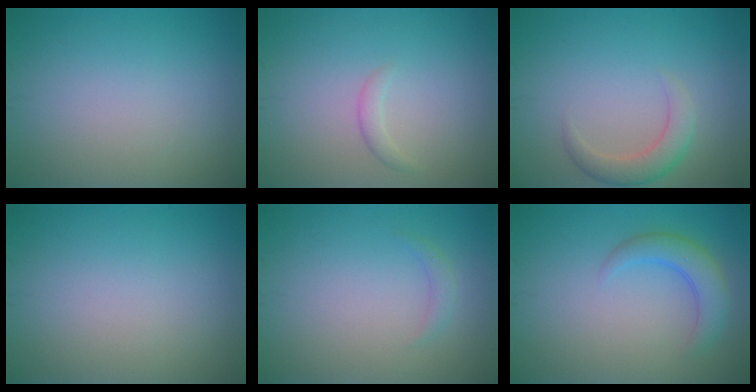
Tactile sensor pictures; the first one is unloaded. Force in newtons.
{"total": 1.0, "press": 1.0, "slide": 0.1}
{"total": 2.6, "press": 2.6, "slide": 0.1}
{"total": 0.0}
{"total": 0.9, "press": 0.9, "slide": 0.0}
{"total": 3.1, "press": 3.1, "slide": 0.1}